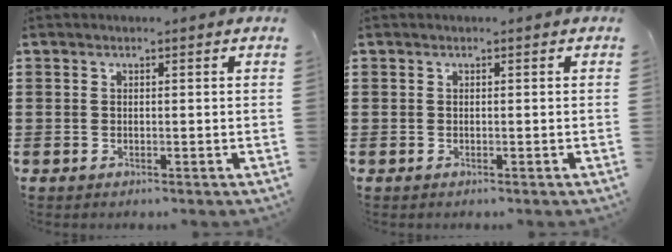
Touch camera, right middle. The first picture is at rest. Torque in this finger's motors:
{"motor_torque": [0.00, 0.00, 0.00, 0.00]}